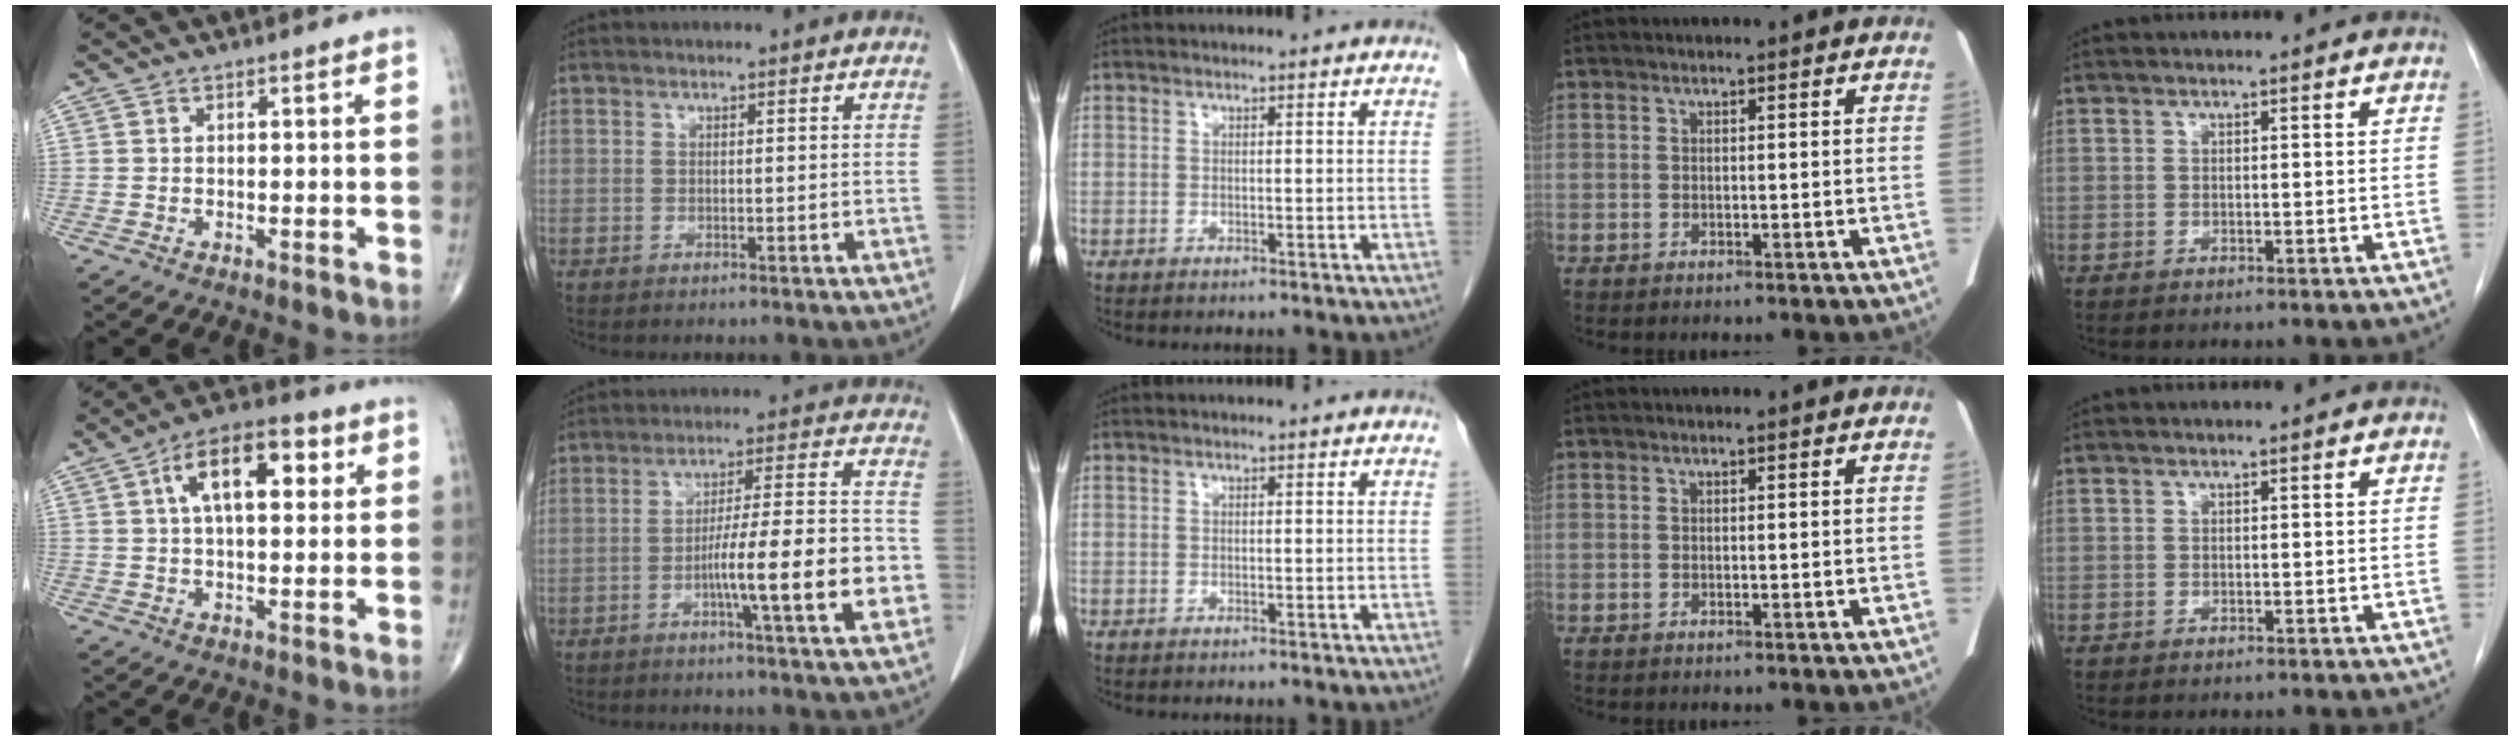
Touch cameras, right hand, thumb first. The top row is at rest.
{"thumb": {"total": 12.5, "force": [3.7, 6.0, 10.3], "torque": [-0.151, 0.015, 0.054]}, "index": {"total": 13.3, "force": [-3.9, 0.6, 12.7], "torque": [-0.196, 0.006, -0.060]}}